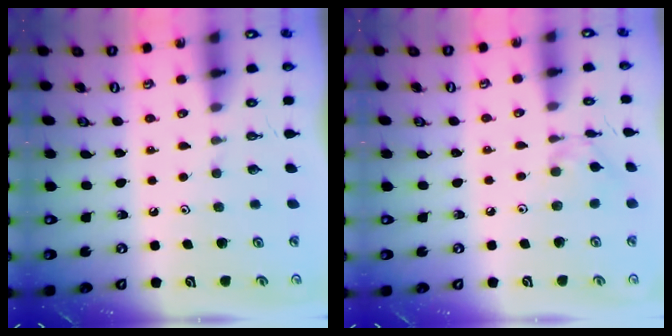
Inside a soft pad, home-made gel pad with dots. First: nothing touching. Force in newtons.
{"total": 2.0, "press": 2.0, "slide": 0.2}